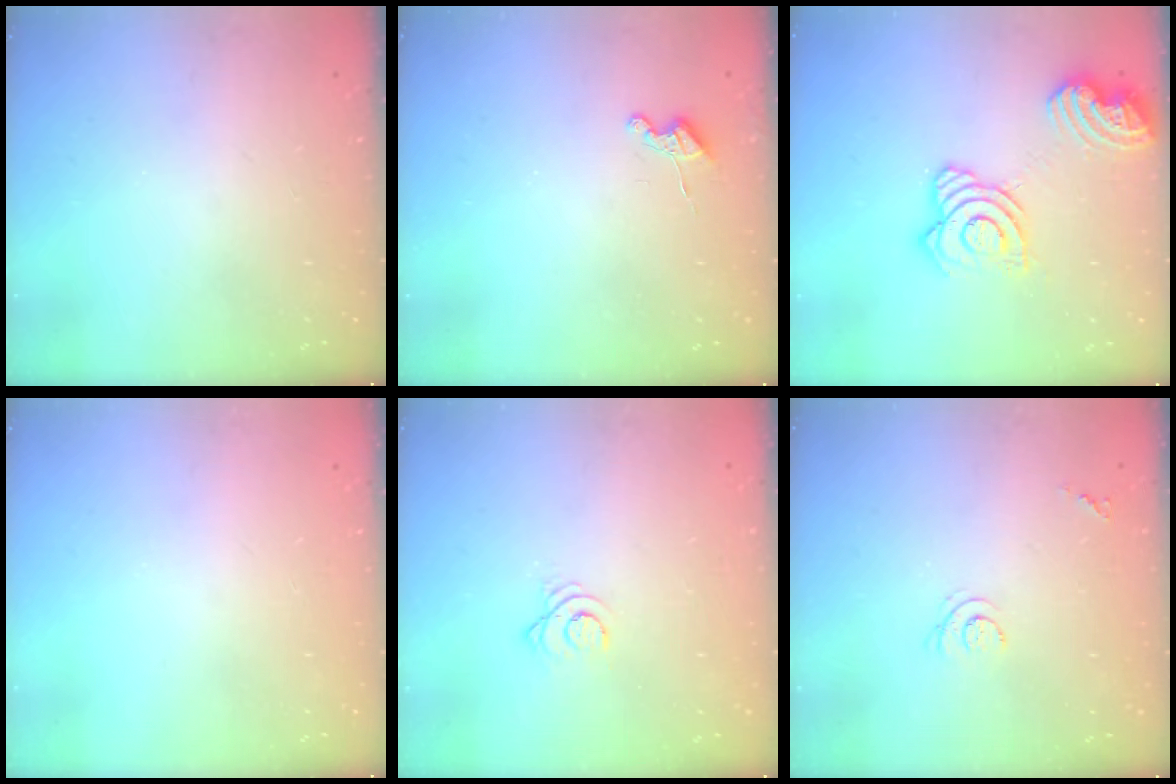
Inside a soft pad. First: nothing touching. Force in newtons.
{"total": 3.7, "press": 3.6, "slide": 0.5}
{"total": 17.0, "press": 16.9, "slide": 2.1}
{"total": 0.0}
{"total": 2.9, "press": 2.9, "slide": 0.4}
{"total": 5.3, "press": 5.3, "slide": 0.7}